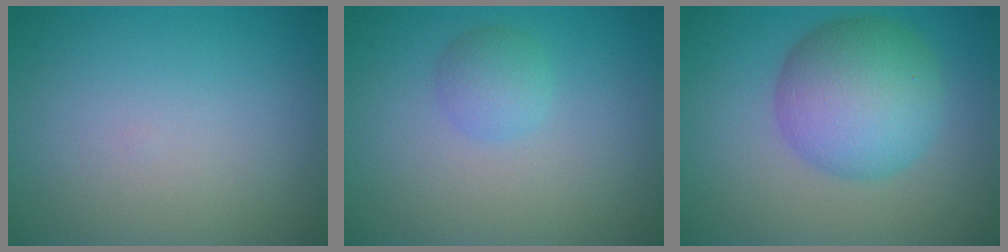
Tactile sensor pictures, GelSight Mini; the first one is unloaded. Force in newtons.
{"total": 1.9, "press": 1.9, "slide": 0.1}
{"total": 7.5, "press": 7.5, "slide": 0.0}